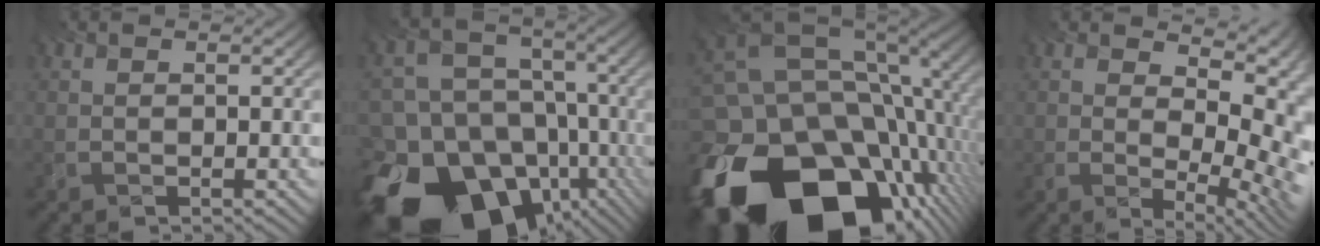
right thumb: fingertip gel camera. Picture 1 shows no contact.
{"total": 24.0, "force": [-15.3, 16.7, 7.9], "torque": [-0.137, -0.057, -0.255]}
{"total": 24.0, "force": [-11.2, 17.0, 12.8], "torque": [-0.252, -0.083, -0.174]}
{"total": 10.1, "force": [4.7, 3.7, 8.2], "torque": [-0.133, -0.002, 0.077]}